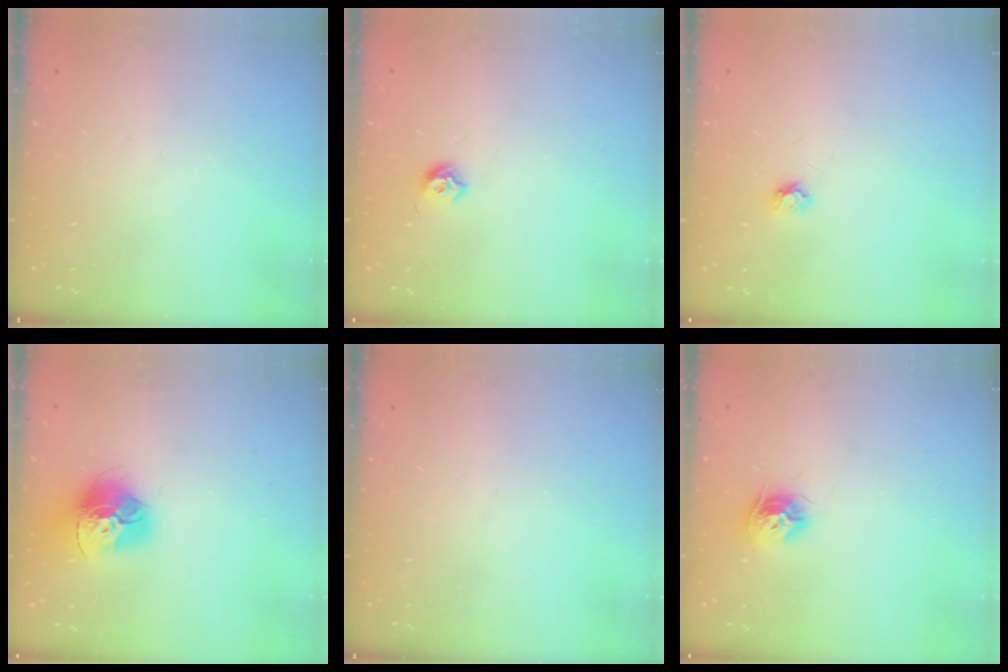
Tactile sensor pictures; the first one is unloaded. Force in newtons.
{"total": 6.0, "press": 5.9, "slide": 1.0}
{"total": 4.2, "press": 4.2, "slide": 0.4}
{"total": 15.5, "press": 15.4, "slide": 1.7}
{"total": 0.0}
{"total": 9.3, "press": 9.3, "slide": 0.2}